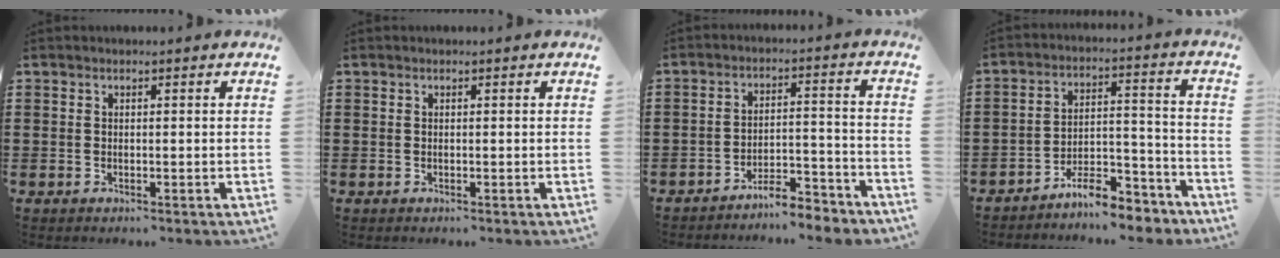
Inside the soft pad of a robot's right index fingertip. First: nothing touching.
{"total": 0.0}
{"total": 5.5, "force": [-5.4, 0.2, 1.3], "torque": [-0.022, 0.008, -0.106]}
{"total": 8.3, "force": [-7.7, 1.7, 2.8], "torque": [-0.039, 0.028, -0.145]}